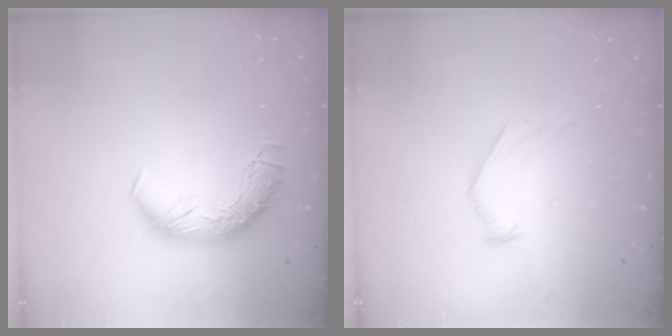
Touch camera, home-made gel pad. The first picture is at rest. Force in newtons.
{"total": 5.7, "press": 5.5, "slide": 1.4}